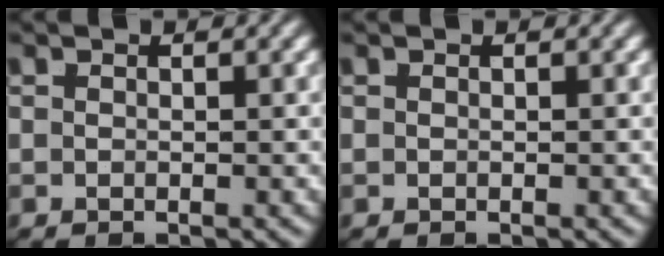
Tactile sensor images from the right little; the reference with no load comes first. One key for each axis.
{"total": 0.0}